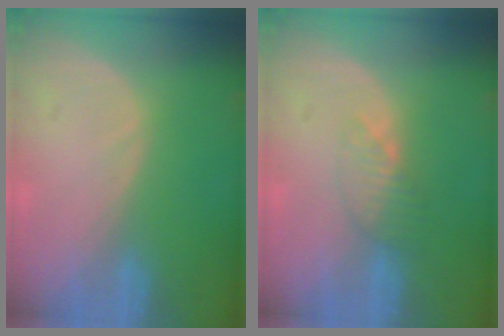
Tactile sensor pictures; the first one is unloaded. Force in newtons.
{"total": 3.6, "press": 3.2, "slide": 1.6}